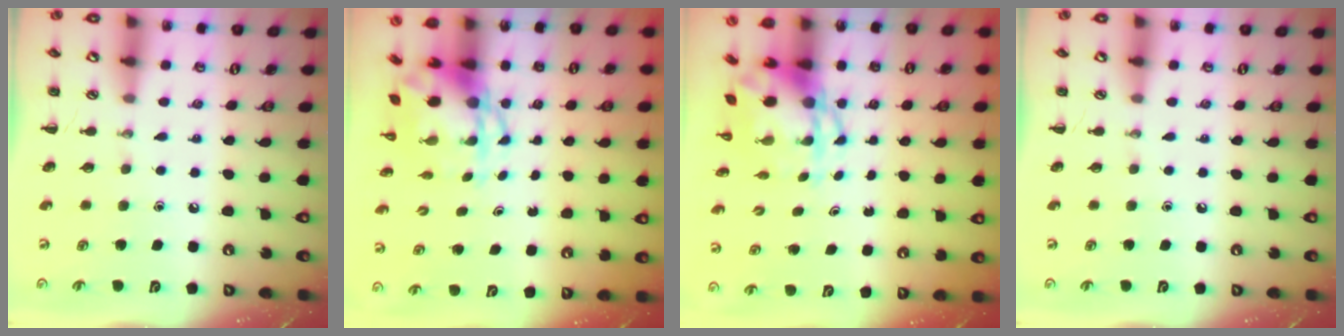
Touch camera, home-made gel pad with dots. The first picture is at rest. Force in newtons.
{"total": 4.4, "press": 4.3, "slide": 1.1}
{"total": 4.4, "press": 4.3, "slide": 1.1}
{"total": 0.0}